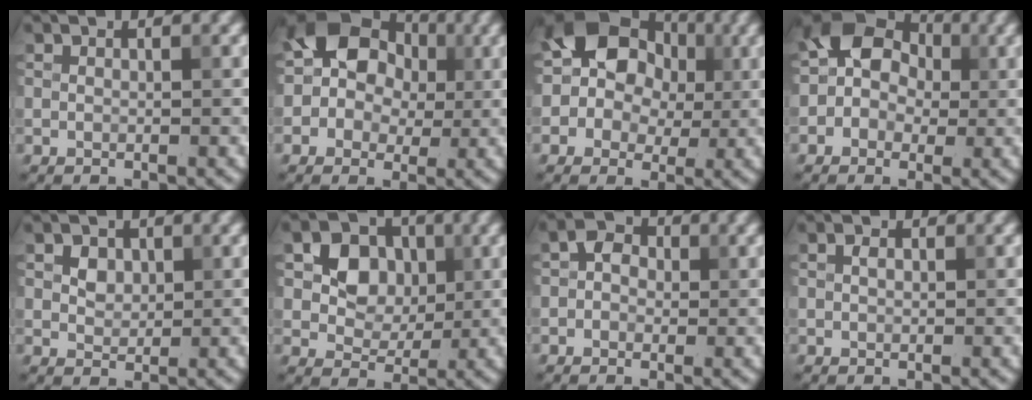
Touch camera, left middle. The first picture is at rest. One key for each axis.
{"total": 7.9, "fx": 1.9, "fy": 6.5, "fz": 4.1, "tx": -0.061, "ty": 0.032, "tz": 0.004}
{"total": 9.4, "fx": 2.5, "fy": 7.5, "fz": 5.1, "tx": -0.085, "ty": 0.040, "tz": 0.019}
{"total": 5.9, "fx": 0.9, "fy": 5.0, "fz": 3.0, "tx": -0.031, "ty": 0.031, "tz": -0.012}
{"total": 2.8, "fx": 1.3, "fy": 1.8, "fz": 1.6, "tx": -0.041, "ty": 0.008, "tz": 0.027}
{"total": 4.6, "fx": 0.8, "fy": 3.9, "fz": 2.5, "tx": -0.042, "ty": 0.000, "tz": 0.005}
{"total": 1.5, "fx": -0.3, "fy": 1.3, "fz": 0.7, "tx": -0.007, "ty": 0.007, "tz": -0.004}
{"total": 0.0}